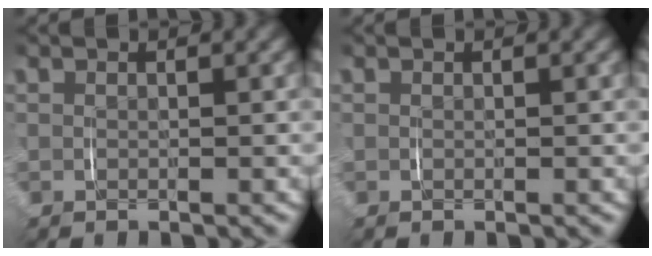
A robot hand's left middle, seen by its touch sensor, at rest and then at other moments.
{"total": 0.0}